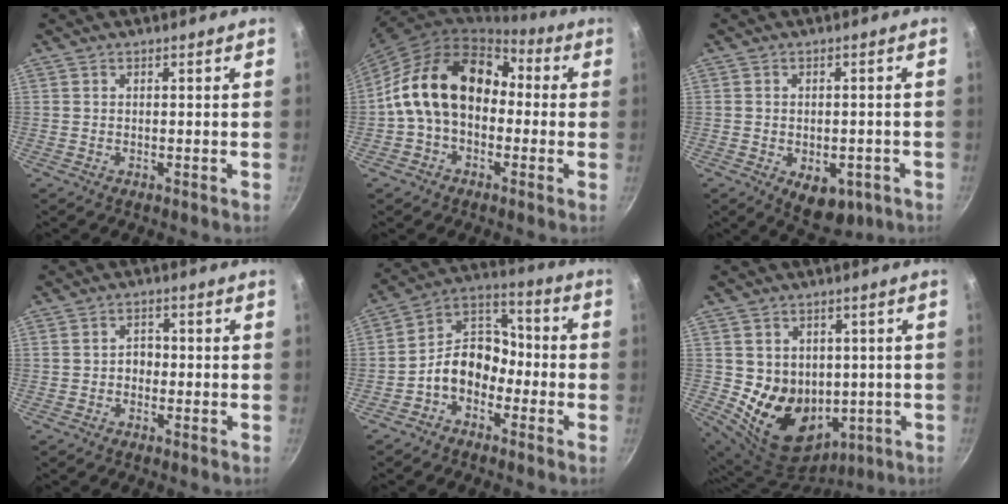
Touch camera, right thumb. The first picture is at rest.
{"total": 17.1, "force": [0.1, 12.3, 11.9], "torque": [-0.172, 0.052, -0.013]}
{"total": 8.3, "force": [-3.1, 5.1, 5.7], "torque": [-0.046, 0.008, -0.029]}
{"total": 2.6, "force": [-0.7, 2.1, 1.4], "torque": [-0.002, 0.011, -0.013]}
{"total": 10.7, "force": [-4.1, 7.9, 5.9], "torque": [-0.058, 0.061, -0.099]}
{"total": 15.1, "force": [-0.2, 12.5, 8.6], "torque": [-0.116, -0.021, 0.027]}